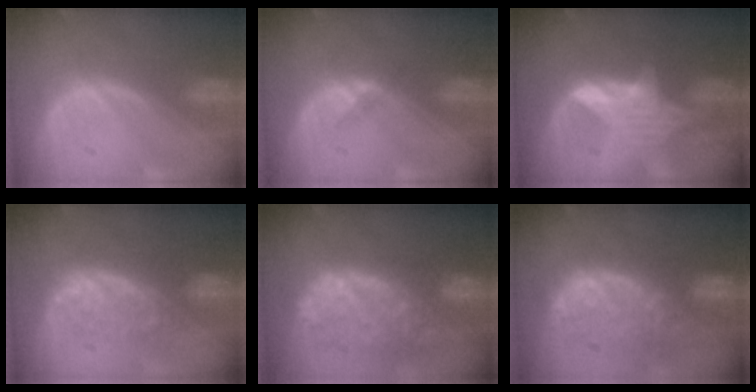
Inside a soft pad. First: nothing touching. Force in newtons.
{"total": 1.3, "press": 0.9, "slide": 0.9}
{"total": 5.6, "press": 5.5, "slide": 1.1}
{"total": 7.4, "press": 7.2, "slide": 1.6}
{"total": 12.2, "press": 10.1, "slide": 6.9}
{"total": 11.8, "press": 9.8, "slide": 6.5}